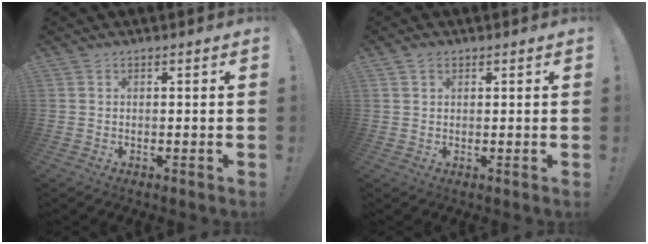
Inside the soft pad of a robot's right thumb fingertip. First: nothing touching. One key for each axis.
{"total": 1.6, "fx": 0.9, "fy": 1.1, "fz": 0.7, "tx": -0.013, "ty": 0.002, "tz": 0.017}